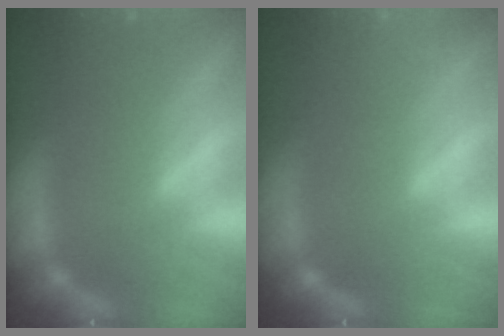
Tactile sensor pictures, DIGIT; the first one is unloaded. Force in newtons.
{"total": 2.4}